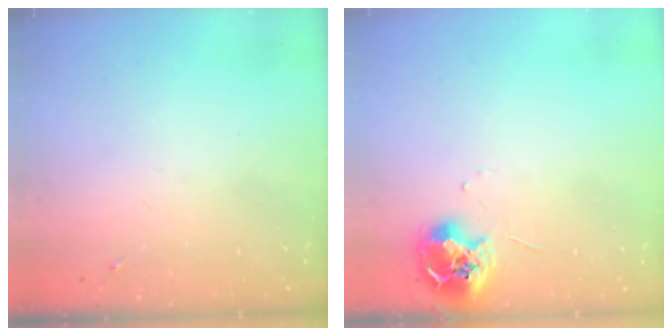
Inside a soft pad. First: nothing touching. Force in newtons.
{"total": 9.6, "press": 9.5, "slide": 0.6}